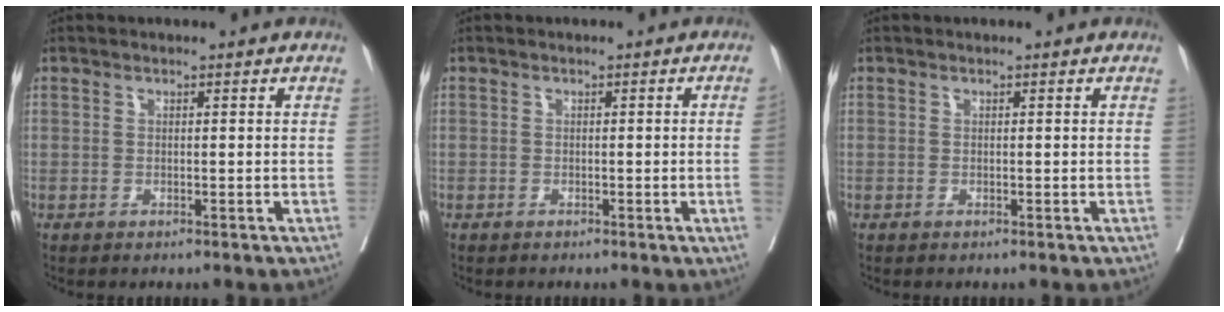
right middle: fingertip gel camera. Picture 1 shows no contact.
{"total": 1.4, "force": [-0.2, -0.5, 1.3], "torque": [-0.013, -0.002, -0.001]}
{"total": 0.0}